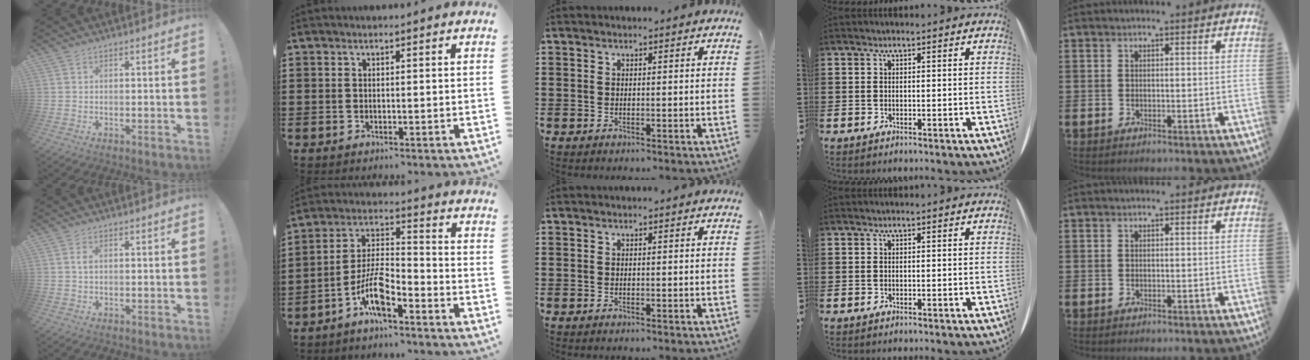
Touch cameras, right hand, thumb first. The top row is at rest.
{"thumb": {"total": 1.4, "force": [0.2, 0.9, 1.1], "torque": [-0.027, 0.006, 0.003]}, "index": {"total": 8.0, "force": [-5.1, 2.4, 5.7], "torque": [-0.133, 0.000, -0.101]}}